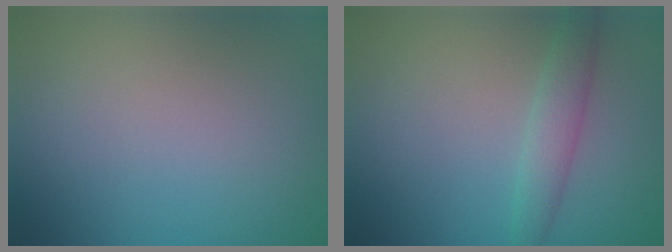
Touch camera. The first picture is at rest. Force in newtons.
{"total": 2.5, "press": 2.5, "slide": 0.1}